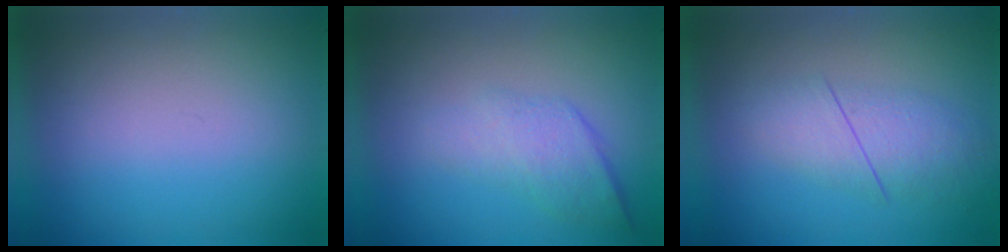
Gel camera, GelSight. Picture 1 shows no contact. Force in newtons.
{"total": 2.2}
{"total": 2.7}